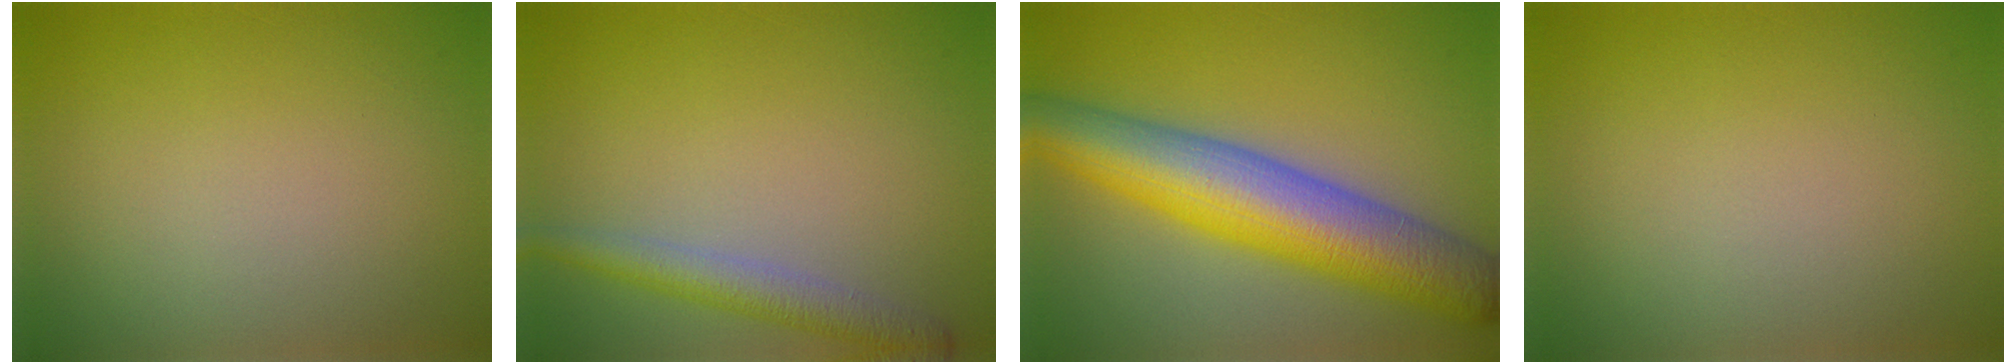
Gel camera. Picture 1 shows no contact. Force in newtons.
{"total": 3.3, "press": 3.3, "slide": 0.2}
{"total": 10.5, "press": 10.5, "slide": 0.3}
{"total": 0.0}